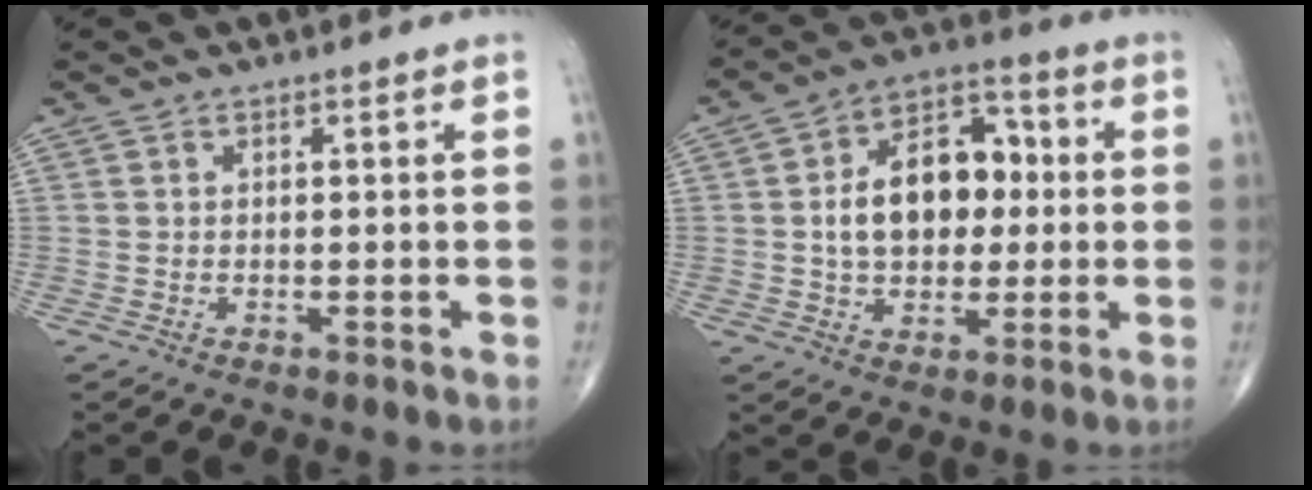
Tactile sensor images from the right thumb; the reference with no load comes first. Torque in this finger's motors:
{"motor_torque": [0.60, 0.59, 1.35, -0.06, 0.13]}